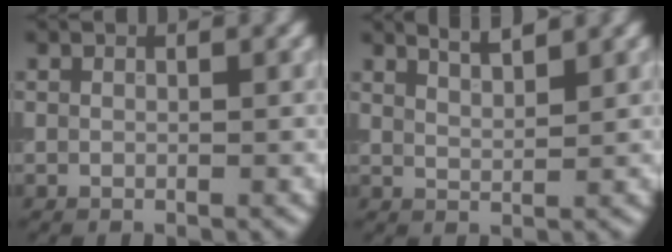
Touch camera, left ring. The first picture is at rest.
{"total": 3.1, "force": [2.5, 0.8, 1.6], "torque": [0.000, 0.015, 0.021]}